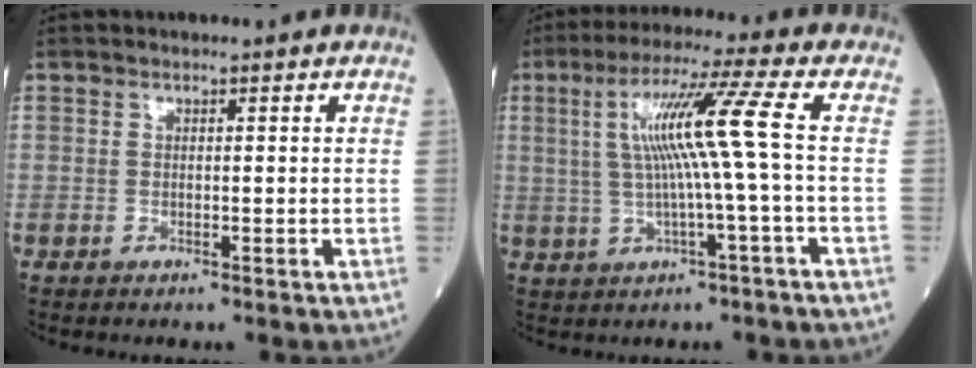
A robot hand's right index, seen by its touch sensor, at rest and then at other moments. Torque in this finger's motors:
{"motor_torque": [1.37, 0.24, 0.60, 0.21]}